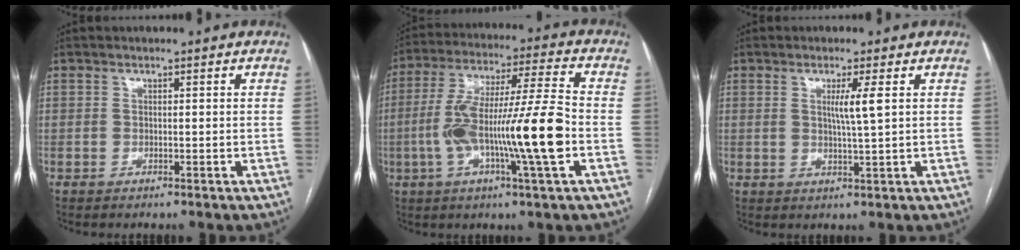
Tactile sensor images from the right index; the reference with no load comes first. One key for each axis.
{"total": 17.0, "fx": -3.7, "fy": 0.0, "fz": 16.6, "tx": -0.305, "ty": 0.001, "tz": -0.069}
{"total": 3.3, "fx": 0.9, "fy": -0.5, "fz": 3.2, "tx": -0.060, "ty": -0.006, "tz": 0.015}